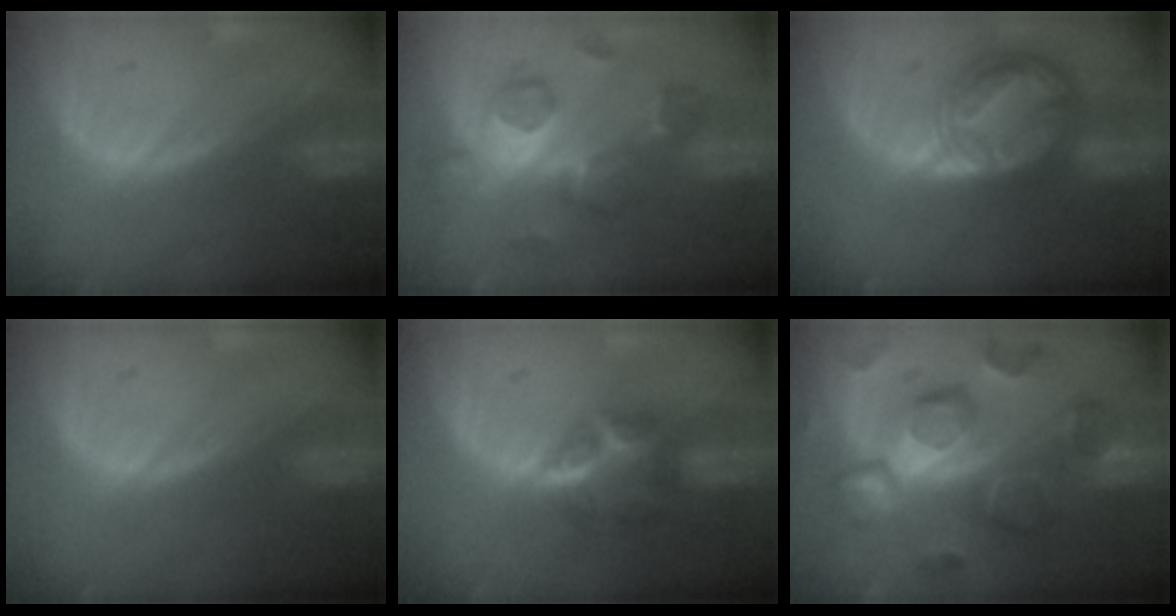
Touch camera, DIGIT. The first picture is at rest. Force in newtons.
{"total": 9.0, "press": 7.8, "slide": 4.4}
{"total": 8.8, "press": 8.8, "slide": 0.6}
{"total": 0.0}
{"total": 5.9, "press": 5.5, "slide": 2.2}
{"total": 12.4, "press": 12.4, "slide": 1.1}